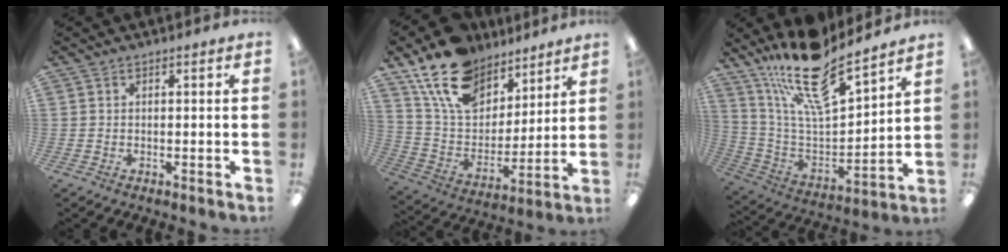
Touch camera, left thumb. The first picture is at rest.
{"total": 18.4, "force": [12.9, 10.7, 7.7], "torque": [-0.155, -0.065, 0.240]}
{"total": 18.8, "force": [15.2, 5.1, 9.9], "torque": [-0.185, -0.108, 0.261]}